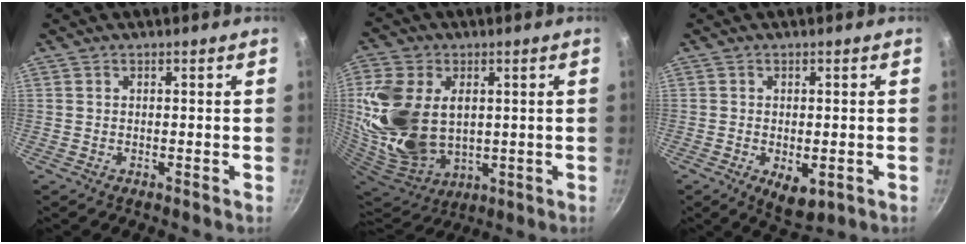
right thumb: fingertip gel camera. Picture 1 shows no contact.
{"total": 21.3, "force": [2.8, 14.6, 15.2], "torque": [-0.310, -0.017, 0.071]}
{"total": 5.5, "force": [-1.4, 2.9, 4.4], "torque": [-0.053, -0.008, -0.010]}